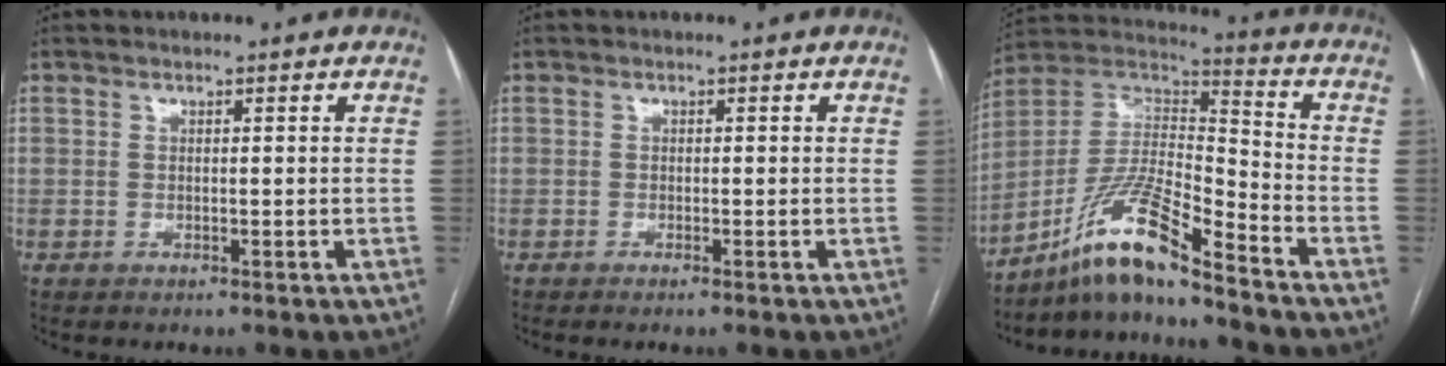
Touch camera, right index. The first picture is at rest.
{"total": 0.6, "force": [-0.5, -0.2, 0.4], "torque": [-0.008, 0.000, -0.009]}
{"total": 13.4, "force": [-10.4, 0.4, 8.4], "torque": [-0.167, 0.013, -0.193]}